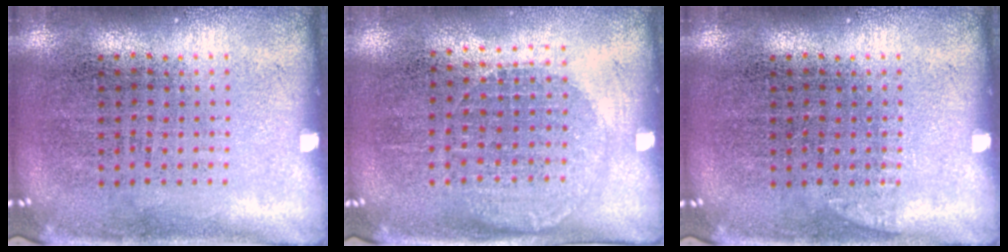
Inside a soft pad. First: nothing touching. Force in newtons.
{"total": 1.2, "press": 1.1, "slide": 0.6}
{"total": 0.6, "press": 0.6, "slide": 0.2}